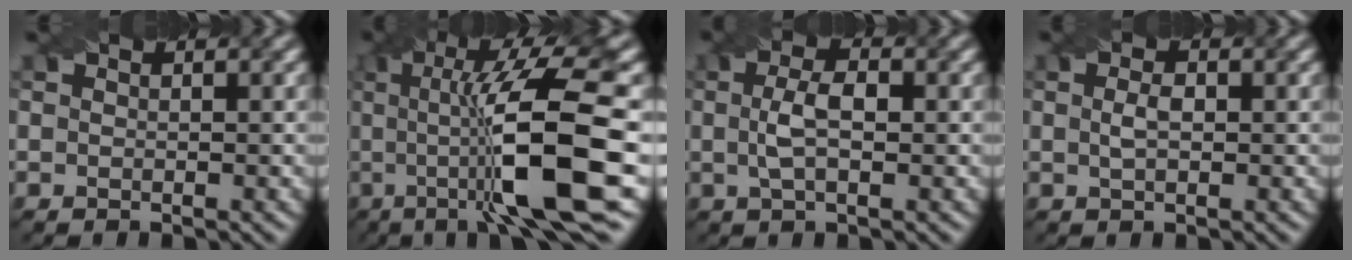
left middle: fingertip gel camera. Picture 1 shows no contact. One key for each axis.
{"total": 12.4, "fx": -0.9, "fy": 2.3, "fz": 12.1, "tx": -0.182, "ty": 0.005, "tz": -0.017}
{"total": 3.3, "fx": 0.1, "fy": 1.3, "fz": 3.1, "tx": -0.068, "ty": 0.004, "tz": -0.001}
{"total": 1.7, "fx": 0.1, "fy": 0.8, "fz": 1.5, "tx": -0.034, "ty": 0.003, "tz": 0.002}